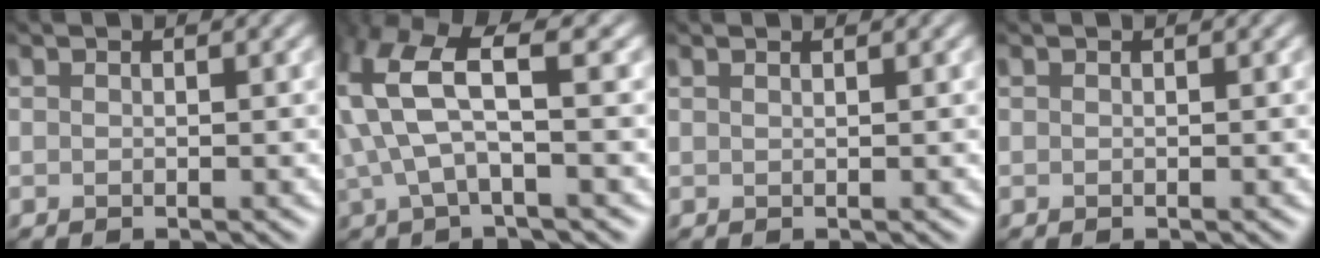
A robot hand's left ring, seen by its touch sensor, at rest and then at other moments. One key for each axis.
{"total": 6.9, "fx": 1.6, "fy": 2.3, "fz": 6.3, "tx": -0.147, "ty": 0.013, "tz": 0.028}
{"total": 0.8, "fx": 0.6, "fy": 0.2, "fz": 0.4, "tx": -0.004, "ty": -0.003, "tz": 0.002}
{"total": 0.0}